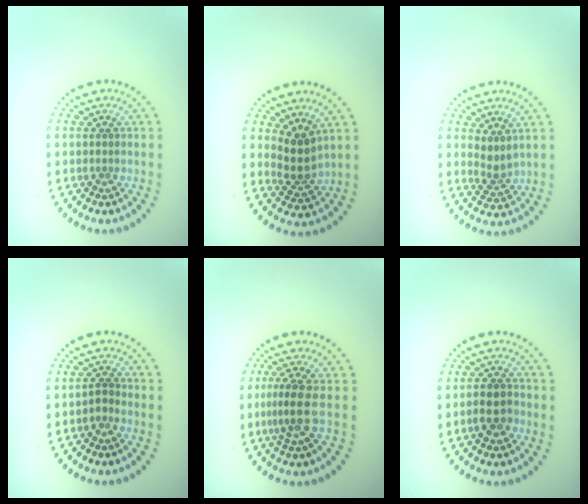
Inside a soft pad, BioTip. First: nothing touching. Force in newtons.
{"total": 2.9, "press": 2.2, "slide": 1.9}
{"total": 2.0, "press": 1.5, "slide": 1.4}
{"total": 0.9, "press": 0.8, "slide": 0.5}
{"total": 2.6, "press": 1.9, "slide": 1.8}
{"total": 2.5, "press": 2.3, "slide": 0.9}